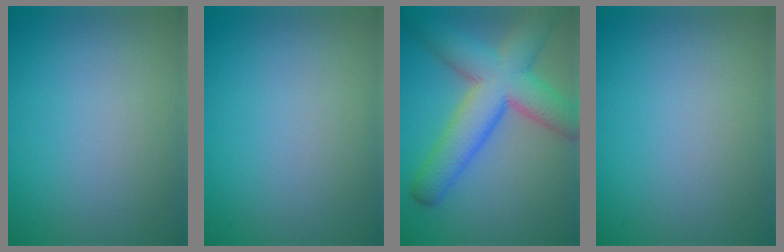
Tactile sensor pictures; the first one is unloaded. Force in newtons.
{"total": 0.0}
{"total": 9.0, "press": 9.0, "slide": 0.4}
{"total": 0.0}